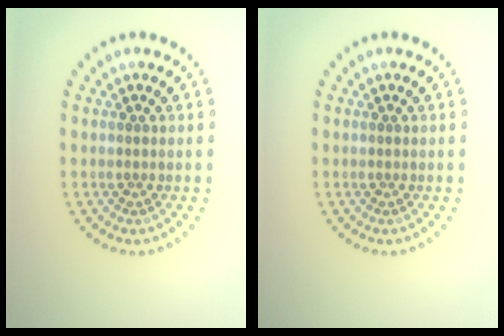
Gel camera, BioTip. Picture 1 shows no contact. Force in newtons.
{"total": 0.0}